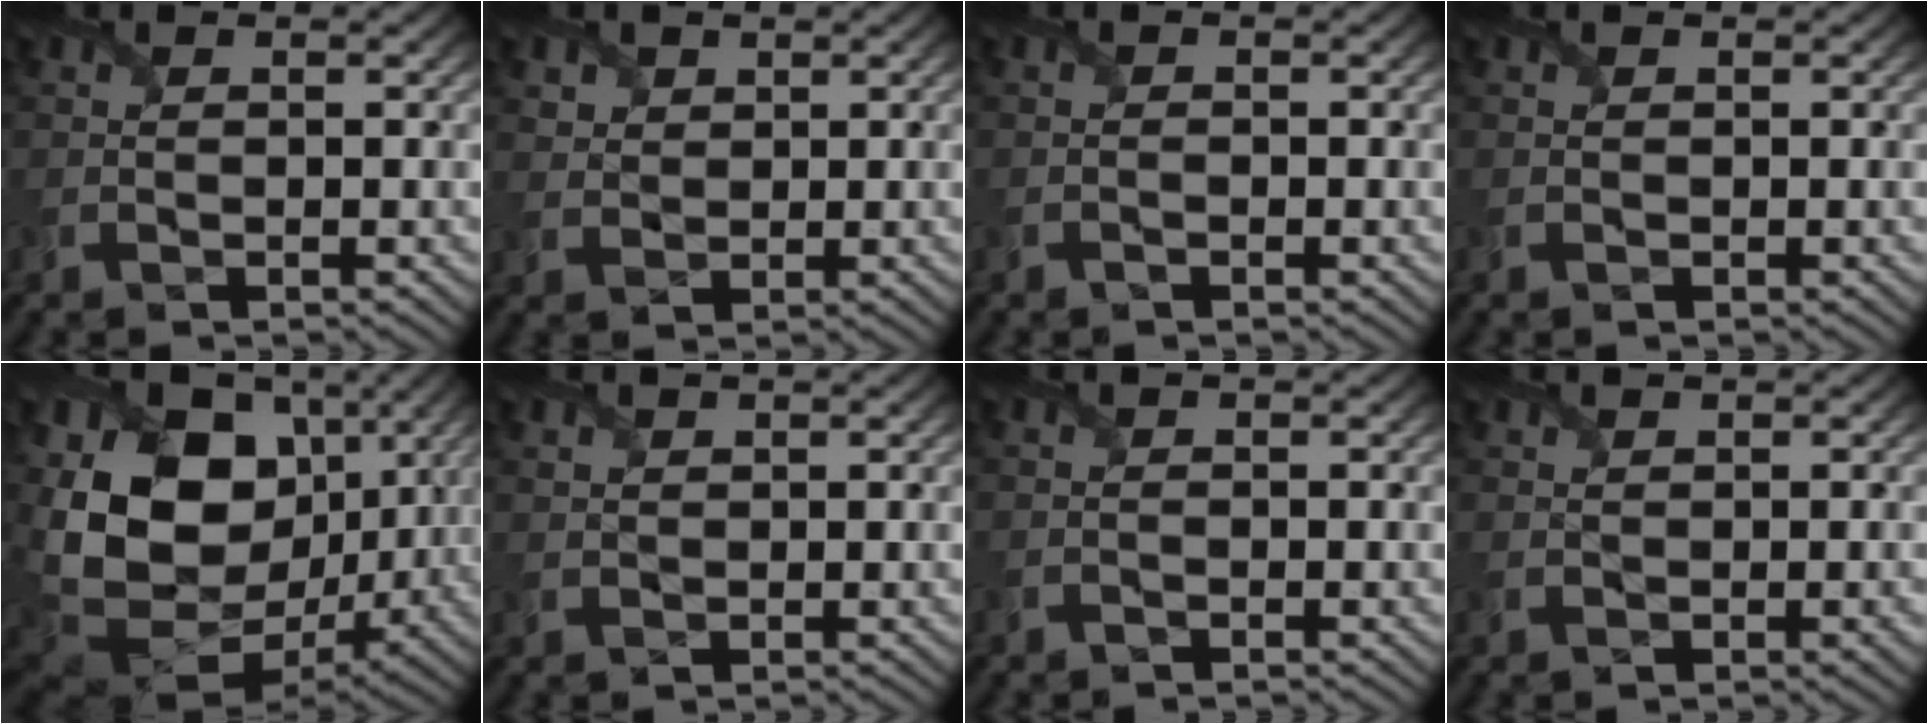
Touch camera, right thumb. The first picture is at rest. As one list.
[{"total": 2.5, "force": [1.8, 1.7, 0.4], "torque": [-0.023, -0.009, 0.042]}, {"total": 0.5, "force": [-0.4, 0.2, 0.3], "torque": [-0.007, -0.001, -0.006]}, {"total": 0.0}, {"total": 19.7, "force": [3.2, 14.8, 12.6], "torque": [-0.299, -0.012, 0.077]}, {"total": 1.2, "force": [1.0, 0.6, 0.2], "torque": [-0.006, -0.002, 0.021]}, {"total": 0.0}, {"total": 1.1, "force": [0.7, 0.3, 0.8], "torque": [-0.014, 0.001, 0.016]}]